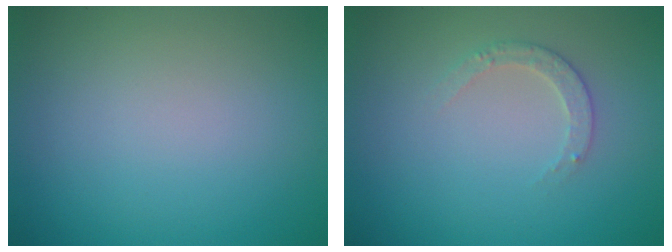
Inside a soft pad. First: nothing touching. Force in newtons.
{"total": 1.8, "press": 1.8, "slide": 0.4}